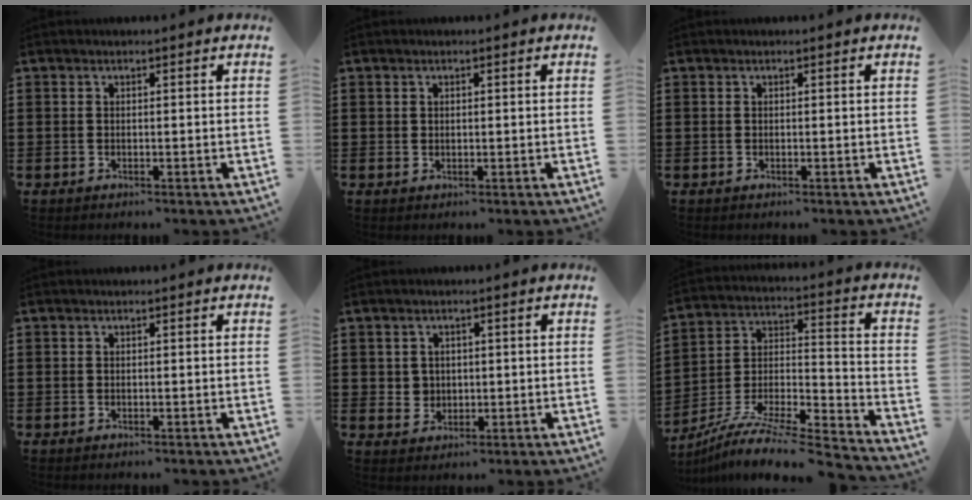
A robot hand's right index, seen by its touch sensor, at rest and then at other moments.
{"total": 0.6, "force": [0.3, 0.4, 0.1], "torque": [-0.002, 0.004, 0.007]}
{"total": 0.0}
{"total": 0.0}
{"total": 2.2, "force": [0.5, 2.1, 0.4], "torque": [-0.018, 0.011, 0.007]}
{"total": 9.2, "force": [-8.1, 0.9, 4.2], "torque": [-0.072, 0.004, -0.162]}